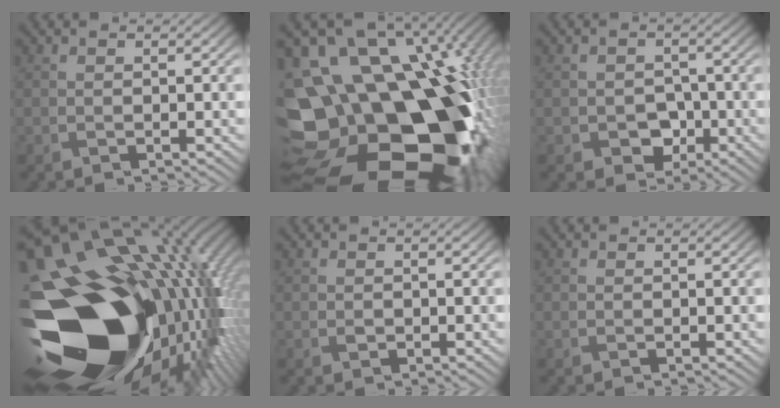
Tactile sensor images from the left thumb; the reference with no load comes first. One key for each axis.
{"total": 22.0, "fx": -4.3, "fy": 15.8, "fz": 14.8, "tx": -0.260, "ty": -0.032, "tz": -0.070}
{"total": 4.3, "fx": -2.0, "fy": 3.1, "fz": 2.2, "tx": -0.039, "ty": -0.006, "tz": -0.038}
{"total": 22.9, "fx": -6.7, "fy": 15.6, "fz": 15.5, "tx": -0.257, "ty": -0.024, "tz": -0.122}
{"total": 0.6, "fx": -0.2, "fy": 0.5, "fz": 0.3, "tx": -0.010, "ty": -0.003, "tz": -0.006}
{"total": 0.0}